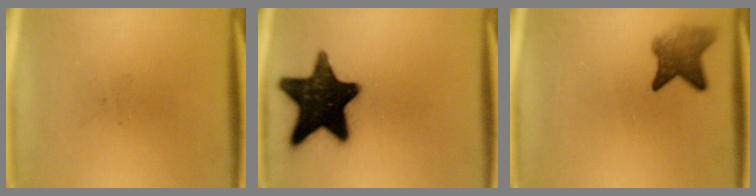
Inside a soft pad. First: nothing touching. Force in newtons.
{"total": 17.6}
{"total": 4.5}